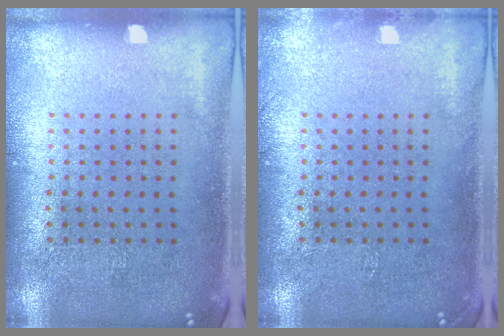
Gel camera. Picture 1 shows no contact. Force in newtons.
{"total": 0.7, "press": 0.7, "slide": 0.1}